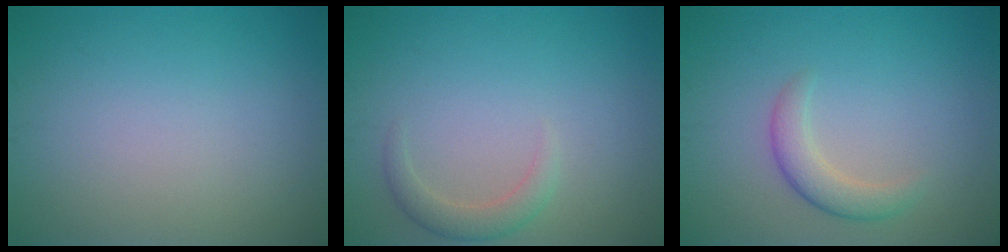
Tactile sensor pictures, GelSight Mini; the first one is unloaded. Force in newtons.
{"total": 2.0, "press": 2.0, "slide": 0.2}
{"total": 2.5, "press": 2.5, "slide": 0.2}